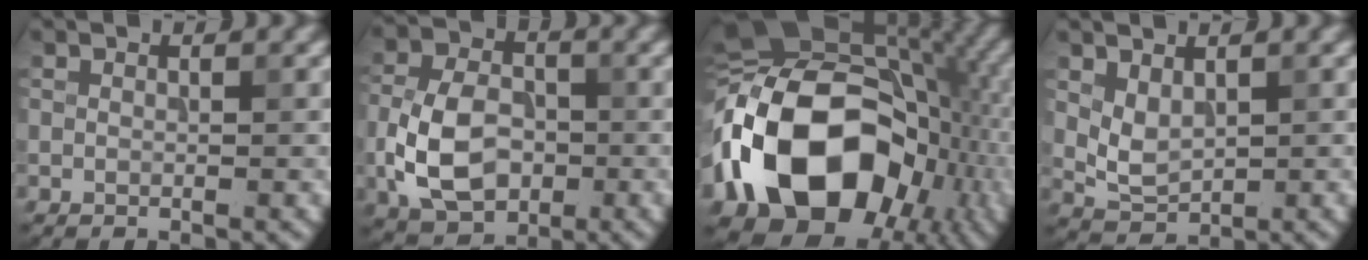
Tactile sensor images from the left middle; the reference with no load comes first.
{"total": 7.0, "force": [-1.8, 5.0, 4.6], "torque": [-0.098, 0.006, -0.034]}
{"total": 19.1, "force": [-3.9, 14.1, 12.2], "torque": [-0.223, 0.006, -0.067]}
{"total": 1.9, "force": [0.8, 1.3, 1.2], "torque": [-0.032, 0.001, 0.030]}